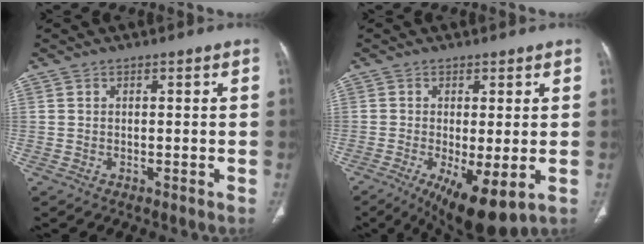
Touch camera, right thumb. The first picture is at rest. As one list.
[{"total": 10.6, "force": [-3.4, 3.5, 9.4], "torque": [-0.153, -0.022, -0.044]}]